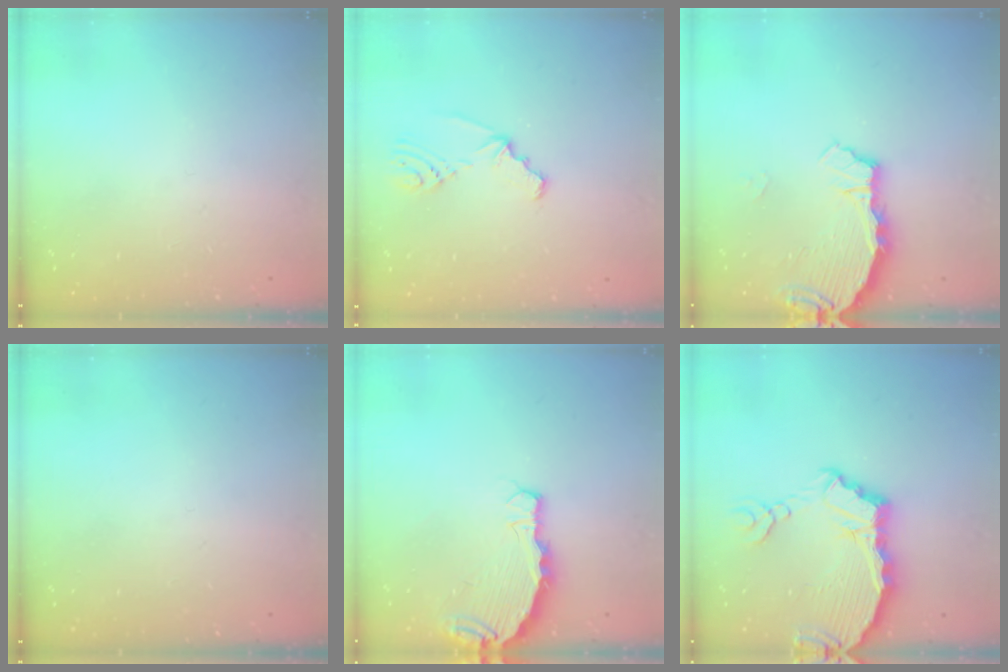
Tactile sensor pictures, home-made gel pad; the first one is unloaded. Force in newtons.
{"total": 4.6, "press": 2.9, "slide": 3.6}
{"total": 3.7, "press": 3.7, "slide": 0.4}
{"total": 0.0}
{"total": 4.4, "press": 4.4, "slide": 0.4}
{"total": 9.0, "press": 8.9, "slide": 1.0}